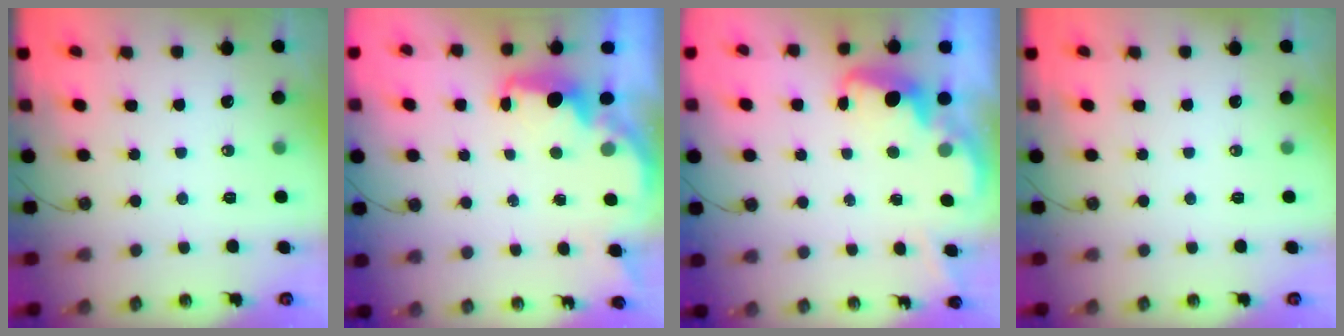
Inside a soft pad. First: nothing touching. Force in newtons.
{"total": 2.9, "press": 2.8, "slide": 0.9}
{"total": 2.7, "press": 2.6, "slide": 0.8}
{"total": 0.0}